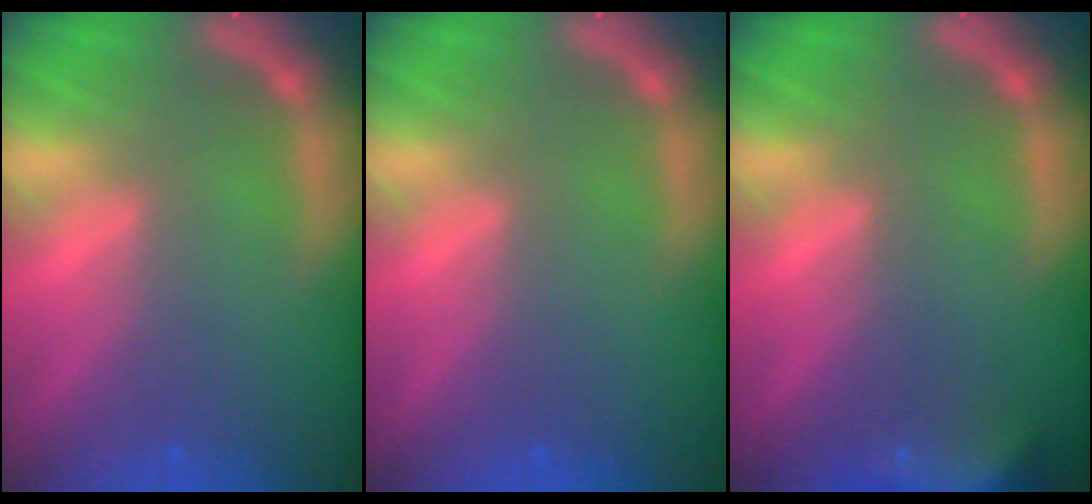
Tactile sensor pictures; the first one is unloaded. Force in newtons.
{"total": 0.0}
{"total": 7.4}